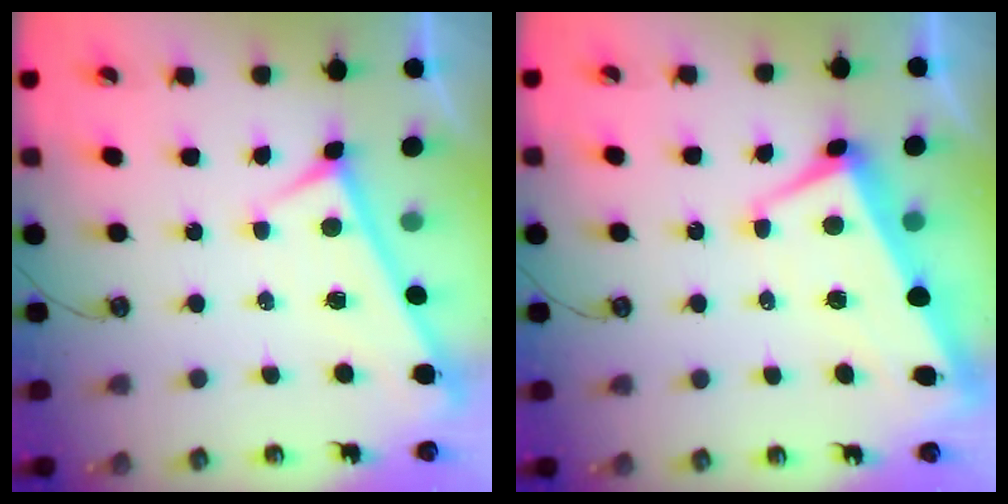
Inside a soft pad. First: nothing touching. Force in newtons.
{"total": 1.7, "press": 1.1, "slide": 1.3}